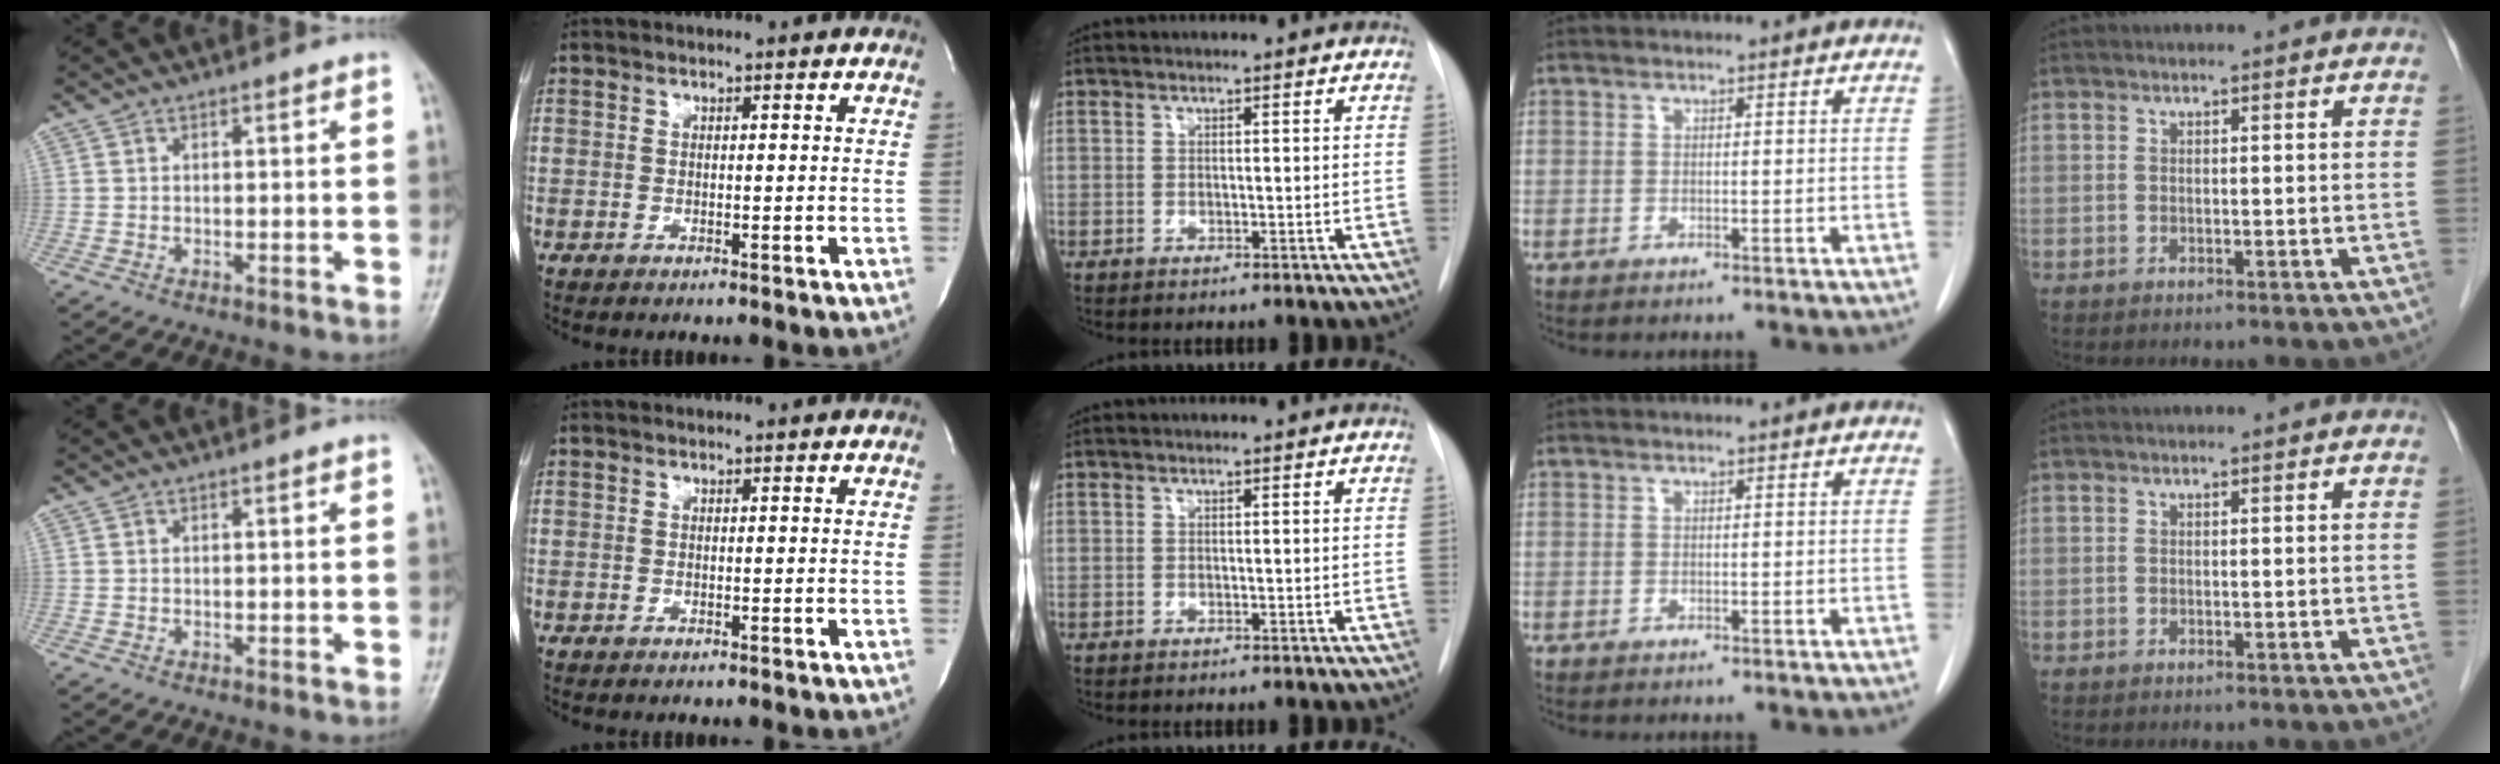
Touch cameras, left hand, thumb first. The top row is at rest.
{}